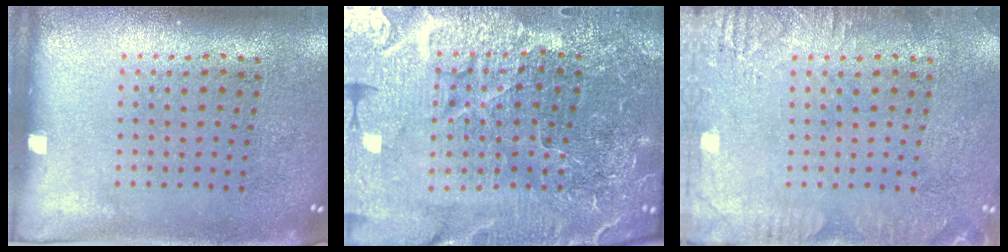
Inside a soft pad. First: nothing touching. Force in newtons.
{"total": 6.1, "press": 5.4, "slide": 2.7}
{"total": 2.6, "press": 2.5, "slide": 0.4}